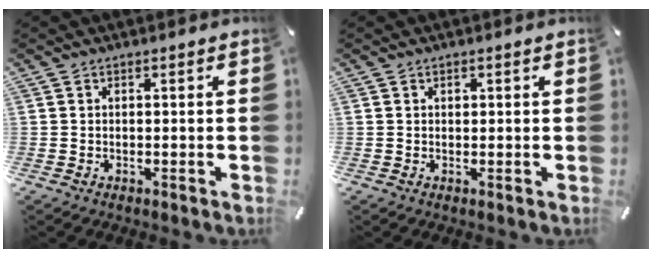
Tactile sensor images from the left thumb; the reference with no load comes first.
{"total": 0.6, "force": [0.3, 0.5, 0.4], "torque": [0.000, -0.004, 0.003]}